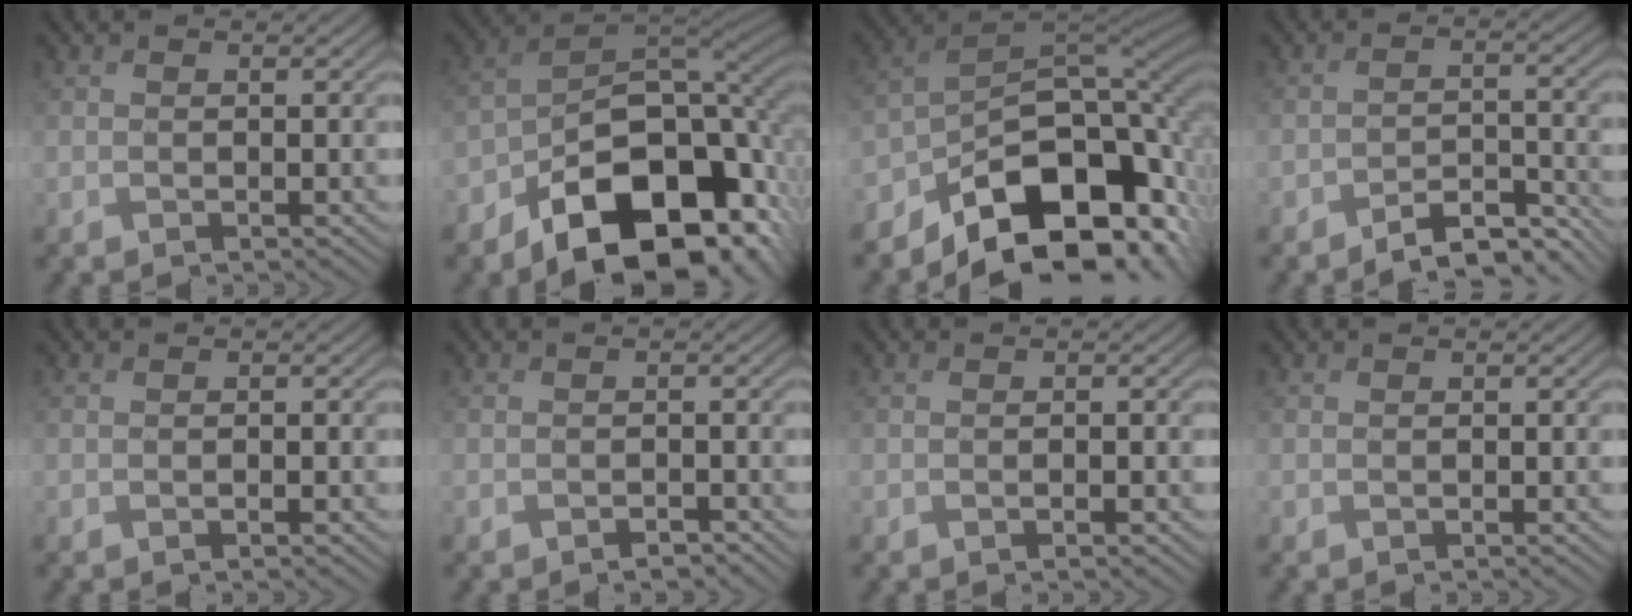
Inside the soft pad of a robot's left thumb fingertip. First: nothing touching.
{"total": 18.9, "force": [-8.9, 11.4, 12.2], "torque": [-0.184, -0.038, -0.137]}
{"total": 16.2, "force": [-8.8, 9.4, 9.8], "torque": [-0.148, -0.024, -0.149]}
{"total": 5.5, "force": [-4.8, 1.3, 2.5], "torque": [-0.040, 0.002, -0.077]}
{"total": 0.6, "force": [-0.2, 0.1, 0.6], "torque": [-0.009, -0.001, -0.002]}
{"total": 1.1, "force": [-0.9, 0.4, 0.5], "torque": [-0.008, 0.000, -0.016]}
{"total": 0.9, "force": [-0.3, 0.1, 0.8], "torque": [-0.014, -0.001, -0.005]}
{"total": 0.0}